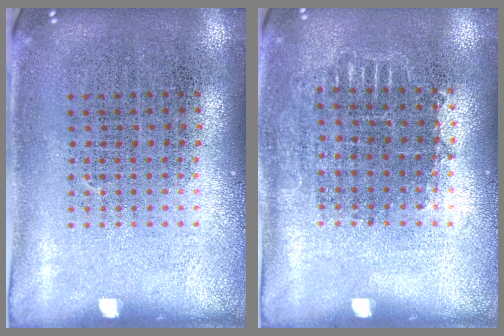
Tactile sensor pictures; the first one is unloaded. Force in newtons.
{"total": 0.7, "press": 0.7, "slide": 0.3}